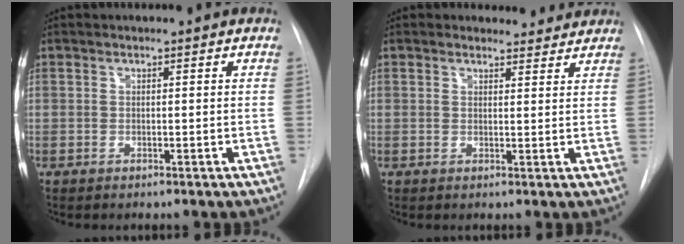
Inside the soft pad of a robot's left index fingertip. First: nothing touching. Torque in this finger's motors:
{"motor_torque": [0.99, -1.14, 0.05, 0.00]}